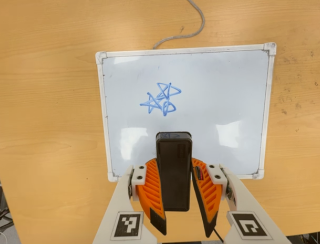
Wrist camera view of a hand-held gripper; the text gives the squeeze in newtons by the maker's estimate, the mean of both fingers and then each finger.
{"total": 10.0, "left": 7.8, "right": 12.2}